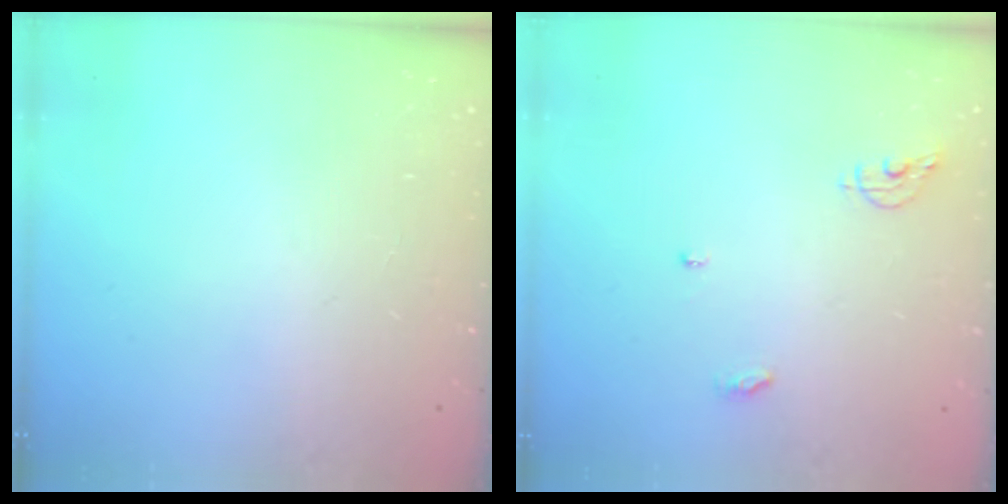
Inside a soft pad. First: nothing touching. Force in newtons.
{"total": 6.3, "press": 6.3, "slide": 0.2}